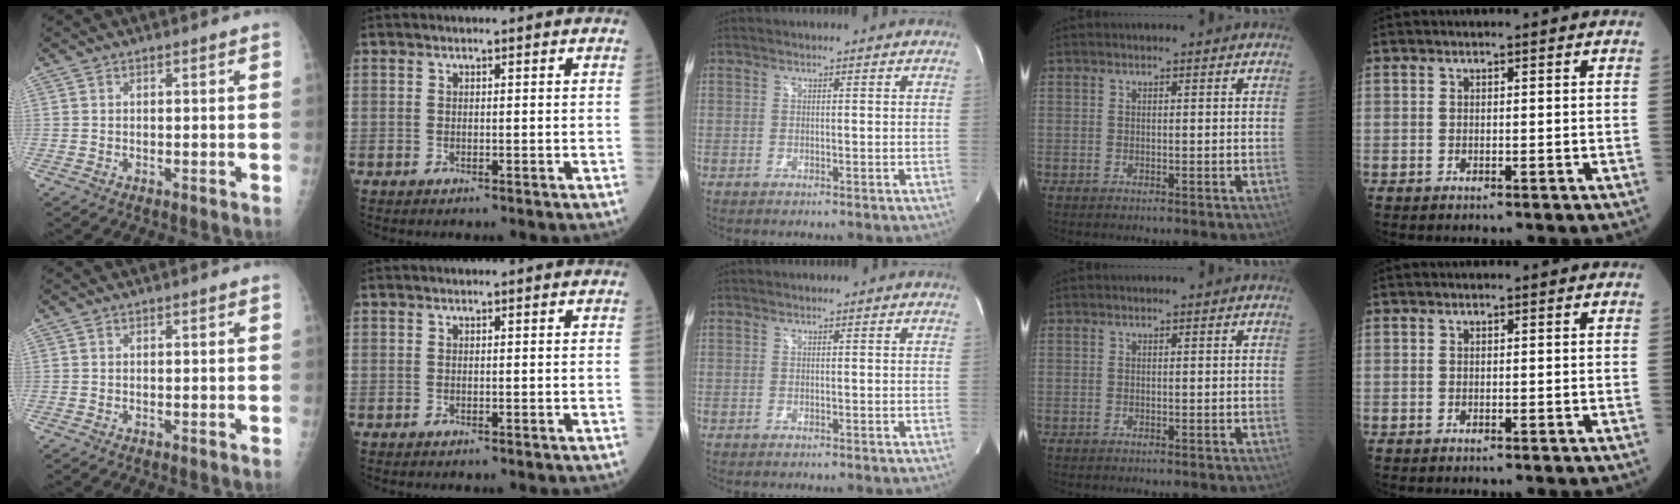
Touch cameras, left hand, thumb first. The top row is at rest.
{}